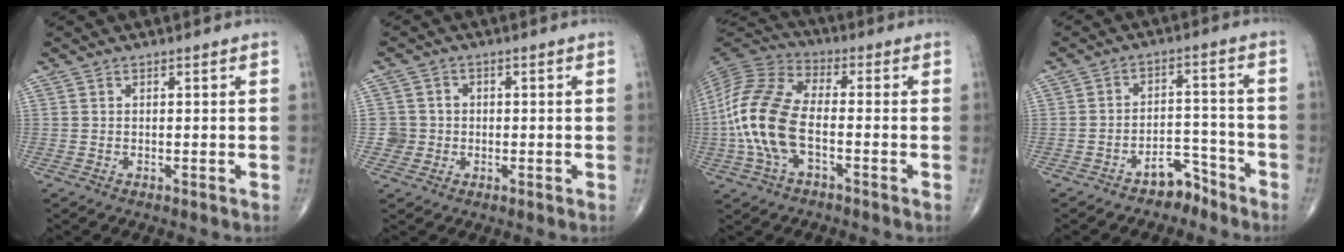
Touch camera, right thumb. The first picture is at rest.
{"total": 3.4, "force": [-0.4, 3.3, 0.1], "torque": [0.025, 0.010, -0.012]}
{"total": 15.7, "force": [-3.0, 7.9, 13.2], "torque": [-0.294, 0.029, -0.062]}
{"total": 5.5, "force": [-4.4, 3.0, 1.5], "torque": [0.003, 0.058, -0.070]}